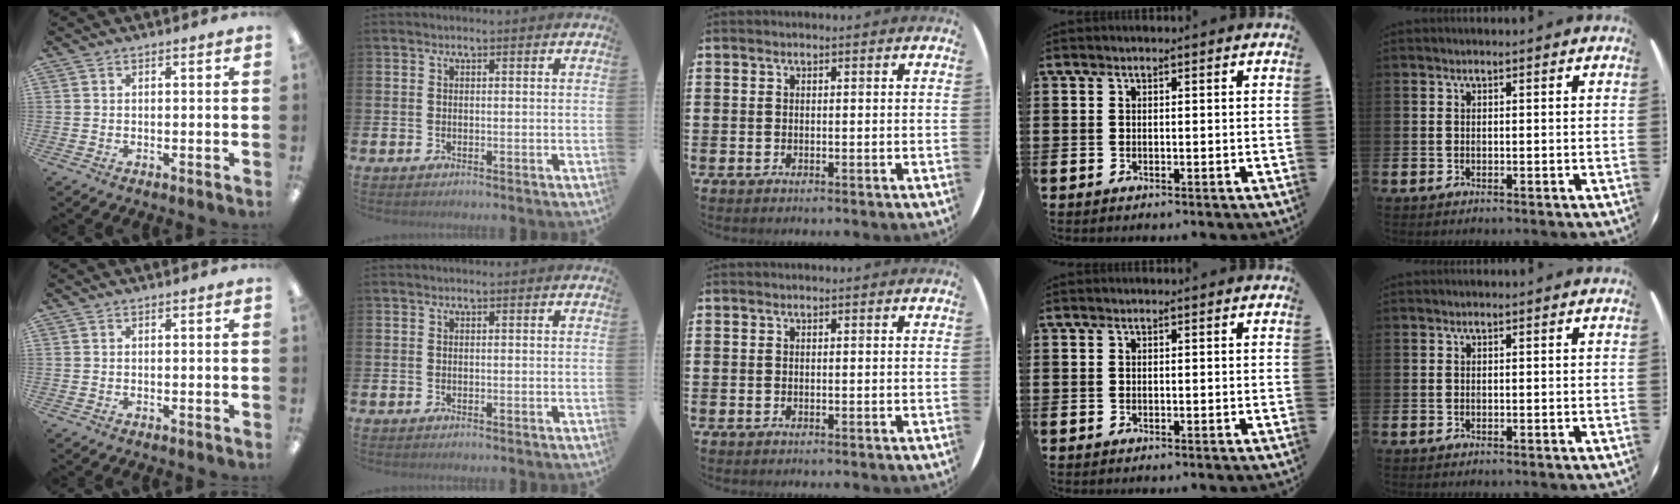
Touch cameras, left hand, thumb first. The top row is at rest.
{}